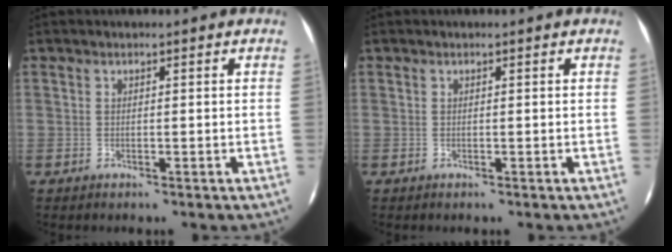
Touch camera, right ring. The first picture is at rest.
{"total": 0.0}